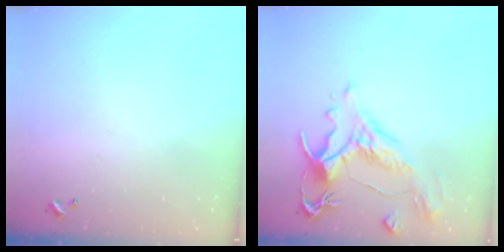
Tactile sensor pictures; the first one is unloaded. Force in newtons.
{"total": 1.6, "press": 0.7, "slide": 1.4}